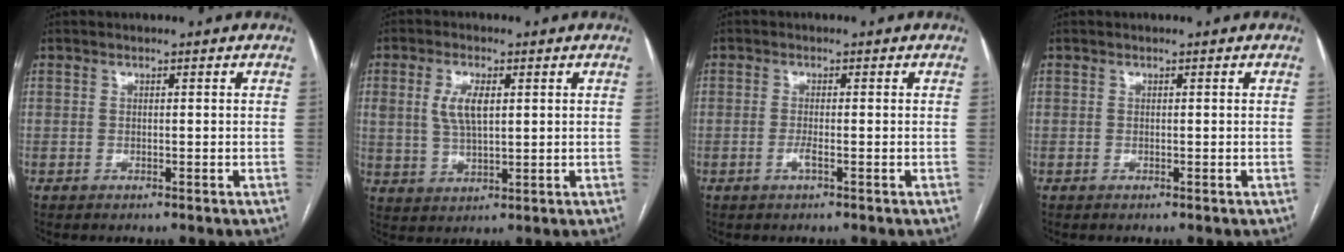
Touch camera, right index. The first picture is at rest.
{"total": 5.8, "force": [1.6, 2.5, 5.0], "torque": [-0.105, 0.004, 0.036]}
{"total": 1.4, "force": [-0.6, 0.0, 1.2], "torque": [-0.025, -0.001, -0.012]}
{"total": 0.0}